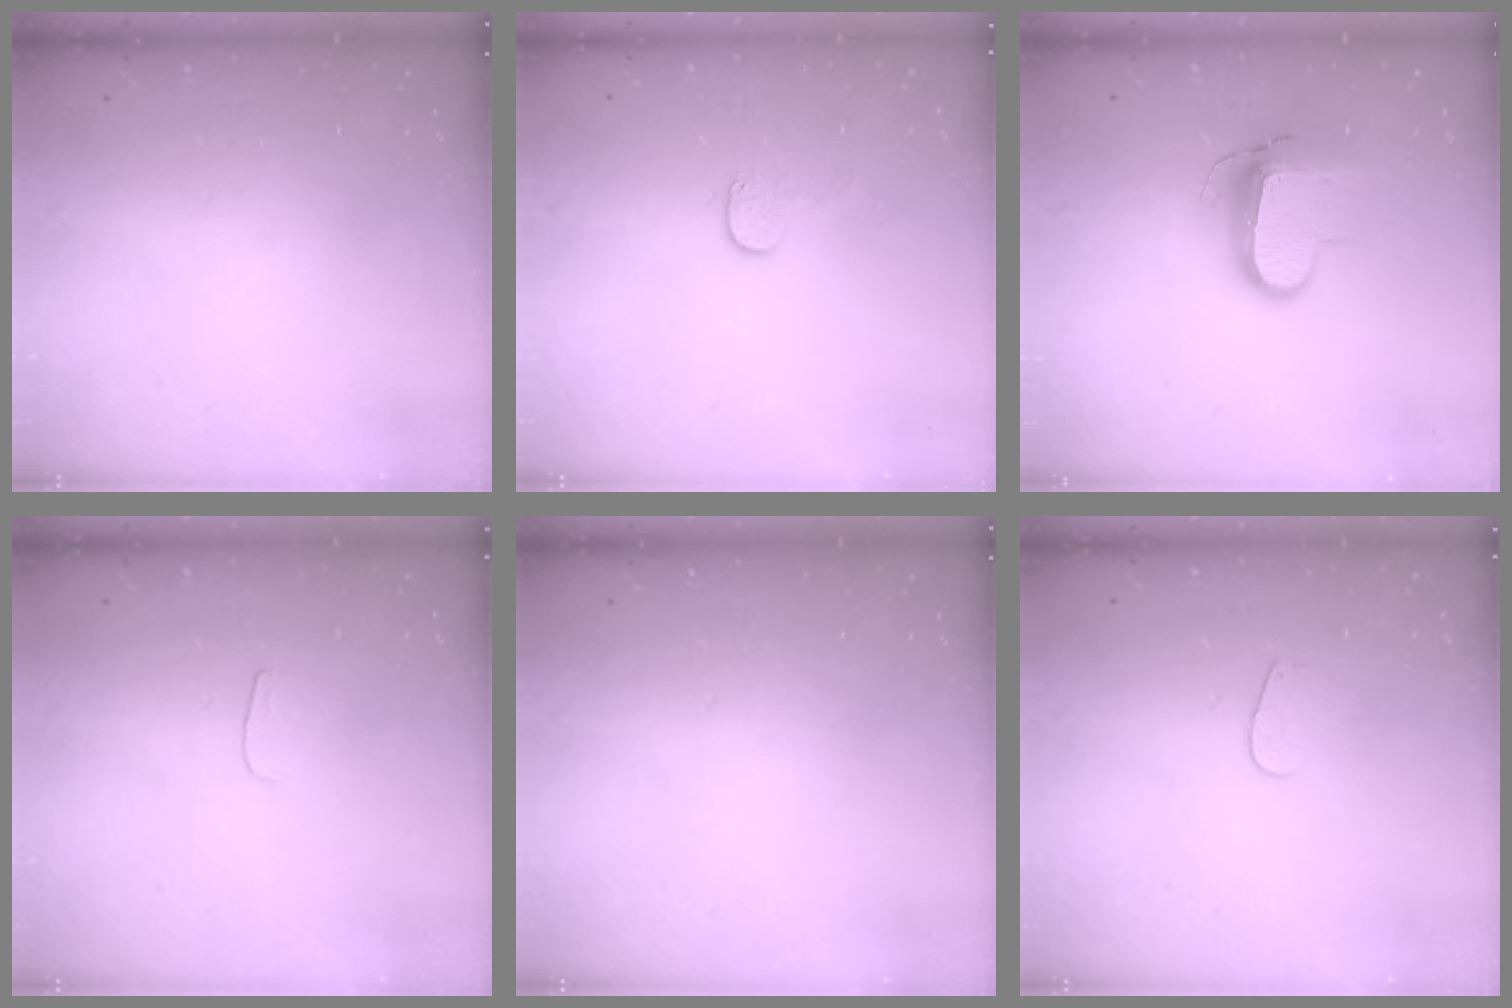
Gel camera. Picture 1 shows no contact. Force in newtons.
{"total": 4.1, "press": 4.1, "slide": 0.4}
{"total": 11.1, "press": 11.1, "slide": 1.0}
{"total": 3.1, "press": 3.1, "slide": 0.3}
{"total": 0.0}
{"total": 2.6, "press": 2.5, "slide": 0.3}